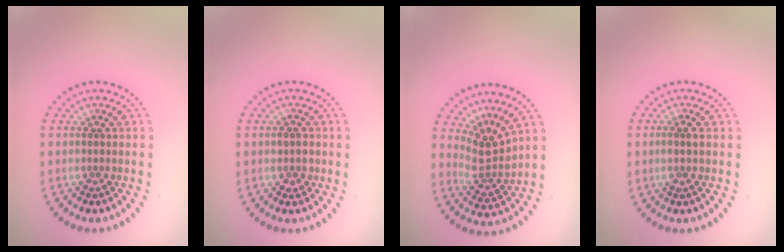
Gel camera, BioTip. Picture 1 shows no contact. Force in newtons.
{"total": 1.5, "press": 1.4, "slide": 0.4}
{"total": 3.1, "press": 2.3, "slide": 2.1}
{"total": 1.1, "press": 0.9, "slide": 0.5}